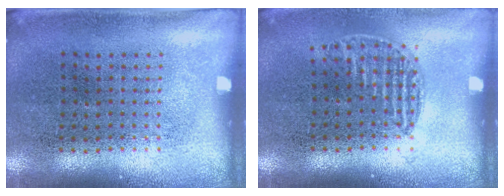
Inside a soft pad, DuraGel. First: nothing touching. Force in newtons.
{"total": 1.0, "press": 0.8, "slide": 0.6}